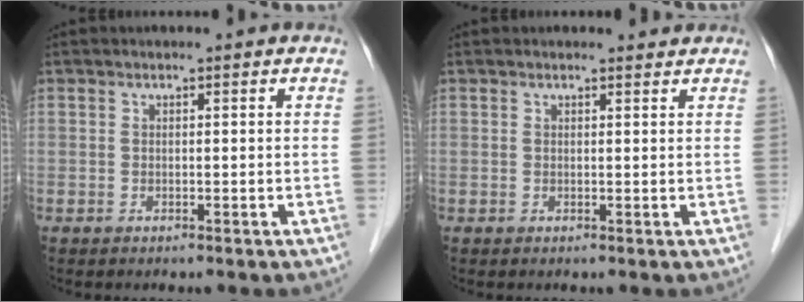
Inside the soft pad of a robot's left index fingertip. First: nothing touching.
{"total": 1.3, "force": [1.3, 0.3, 0.0], "torque": [-0.010, -0.003, 0.015]}